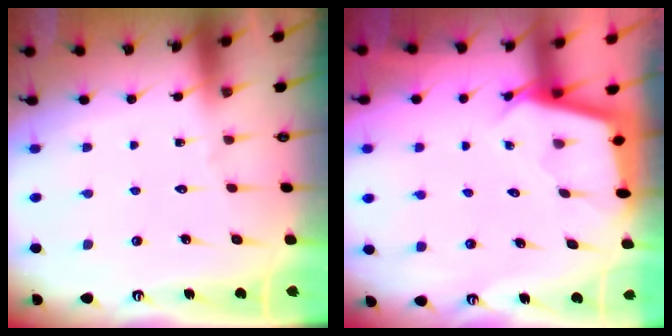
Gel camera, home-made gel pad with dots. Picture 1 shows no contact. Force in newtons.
{"total": 2.4, "press": 2.4, "slide": 0.2}